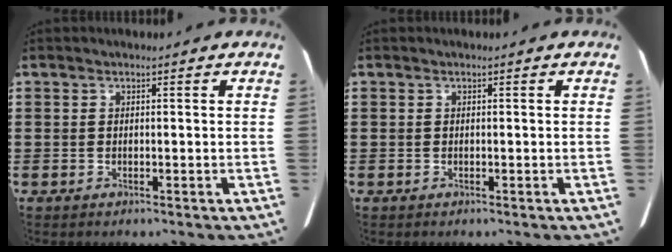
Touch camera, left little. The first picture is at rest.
{"total": 0.0}